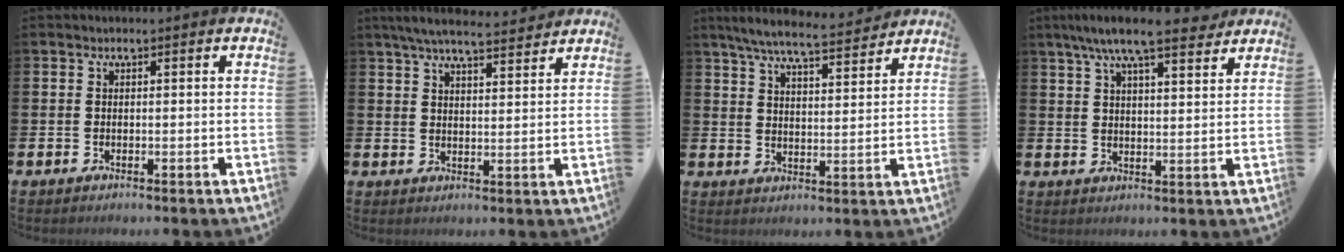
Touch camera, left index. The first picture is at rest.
{"total": 6.1, "force": [5.7, 0.6, 1.9], "torque": [-0.050, -0.024, 0.103]}
{"total": 7.2, "force": [6.7, 0.5, 2.5], "torque": [-0.067, -0.039, 0.117]}
{"total": 8.6, "force": [7.6, 1.4, 3.9], "torque": [-0.079, -0.029, 0.133]}